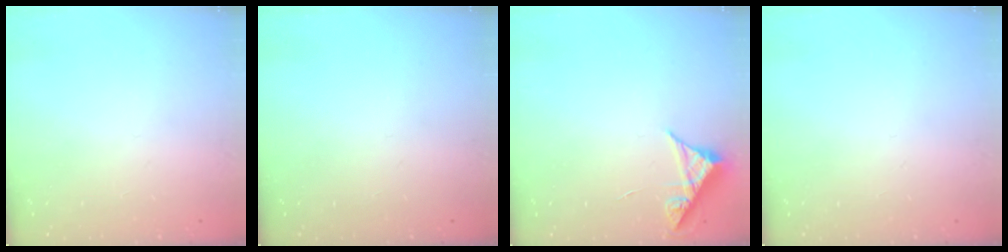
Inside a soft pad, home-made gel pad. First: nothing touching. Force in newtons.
{"total": 0.0}
{"total": 5.3, "press": 5.2, "slide": 0.6}
{"total": 0.0}